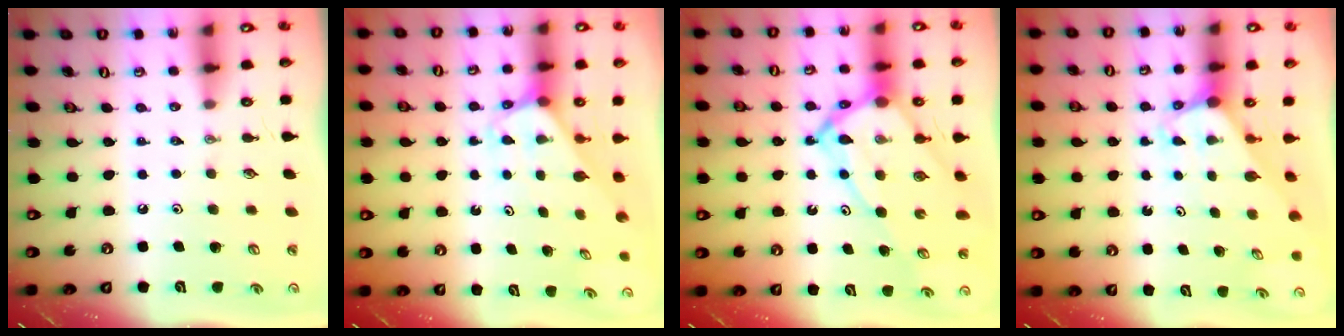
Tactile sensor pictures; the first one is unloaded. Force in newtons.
{"total": 2.4, "press": 2.4, "slide": 0.2}
{"total": 15.0, "press": 14.9, "slide": 1.5}
{"total": 2.9, "press": 2.9, "slide": 0.0}